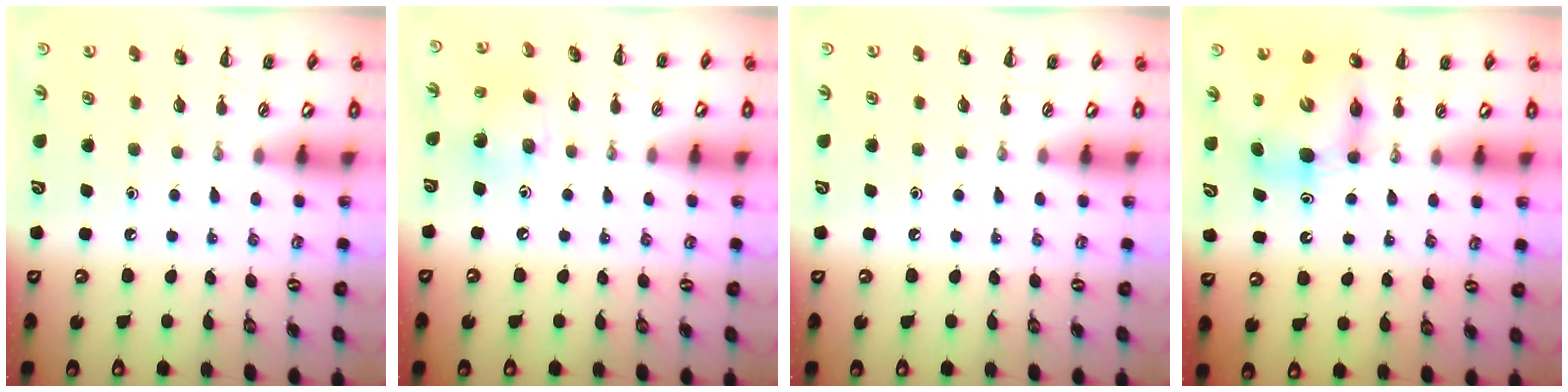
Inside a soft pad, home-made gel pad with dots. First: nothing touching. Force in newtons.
{"total": 4.2, "press": 4.1, "slide": 0.8}
{"total": 0.0}
{"total": 8.1, "press": 7.9, "slide": 1.8}